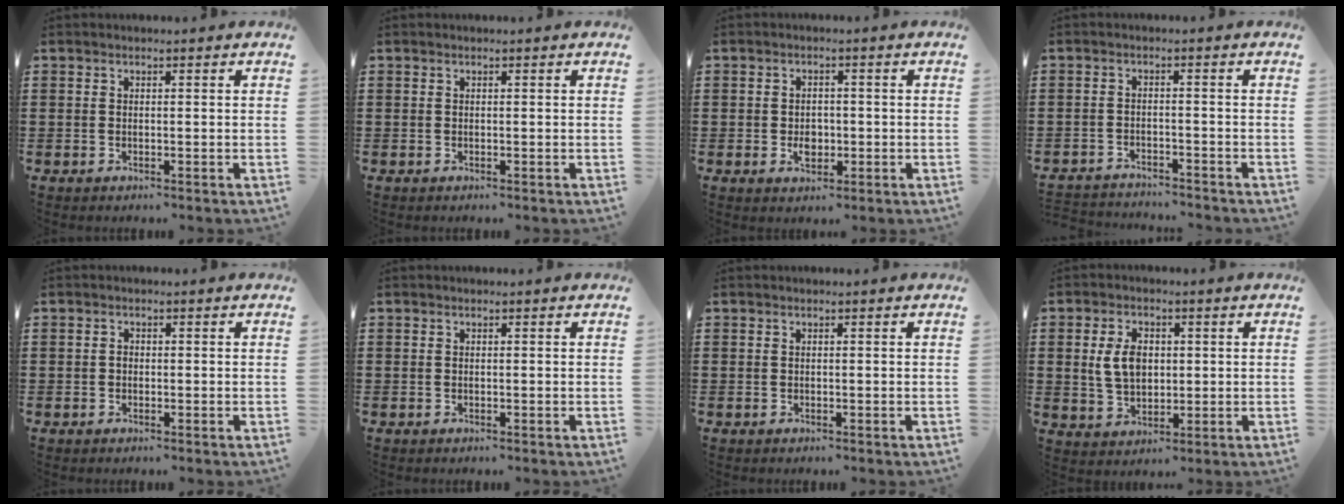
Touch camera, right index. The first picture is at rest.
{"total": 0.0}
{"total": 2.7, "force": [-0.5, 2.0, 1.8], "torque": [-0.030, 0.000, -0.013]}
{"total": 2.6, "force": [-2.6, 0.1, -0.2], "torque": [-0.005, -0.002, -0.056]}
{"total": 0.8, "force": [-0.3, 0.5, 0.5], "torque": [-0.013, -0.001, -0.004]}
{"total": 0.0}
{"total": 0.0}
{"total": 5.8, "force": [0.7, 3.8, 4.4], "torque": [-0.100, 0.005, 0.005]}